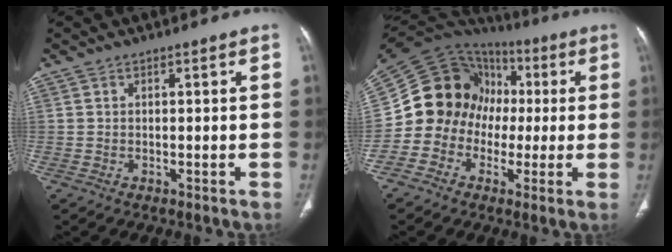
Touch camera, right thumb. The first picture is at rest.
{"total": 16.2, "force": [-1.2, 14.9, 6.3], "torque": [-0.077, 0.068, -0.028]}